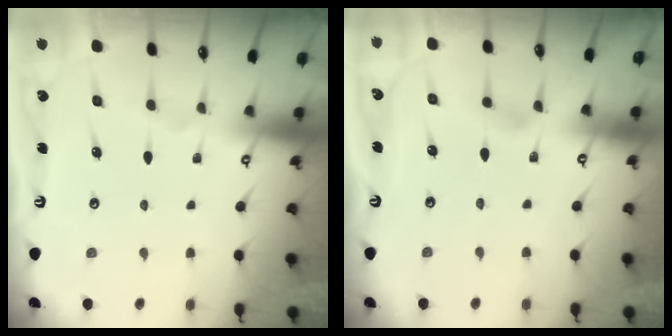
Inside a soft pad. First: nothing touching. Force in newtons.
{"total": 2.4, "press": 2.4, "slide": 0.3}